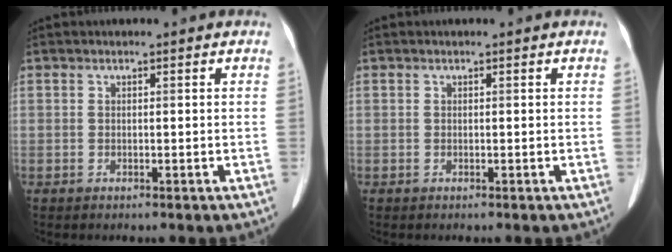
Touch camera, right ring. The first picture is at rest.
{"total": 0.0}